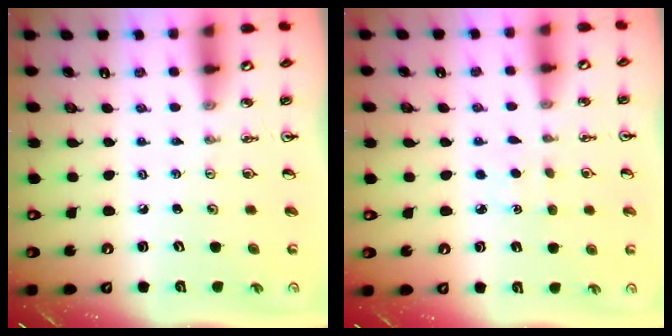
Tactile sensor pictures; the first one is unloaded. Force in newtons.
{"total": 1.5, "press": 1.5, "slide": 0.2}